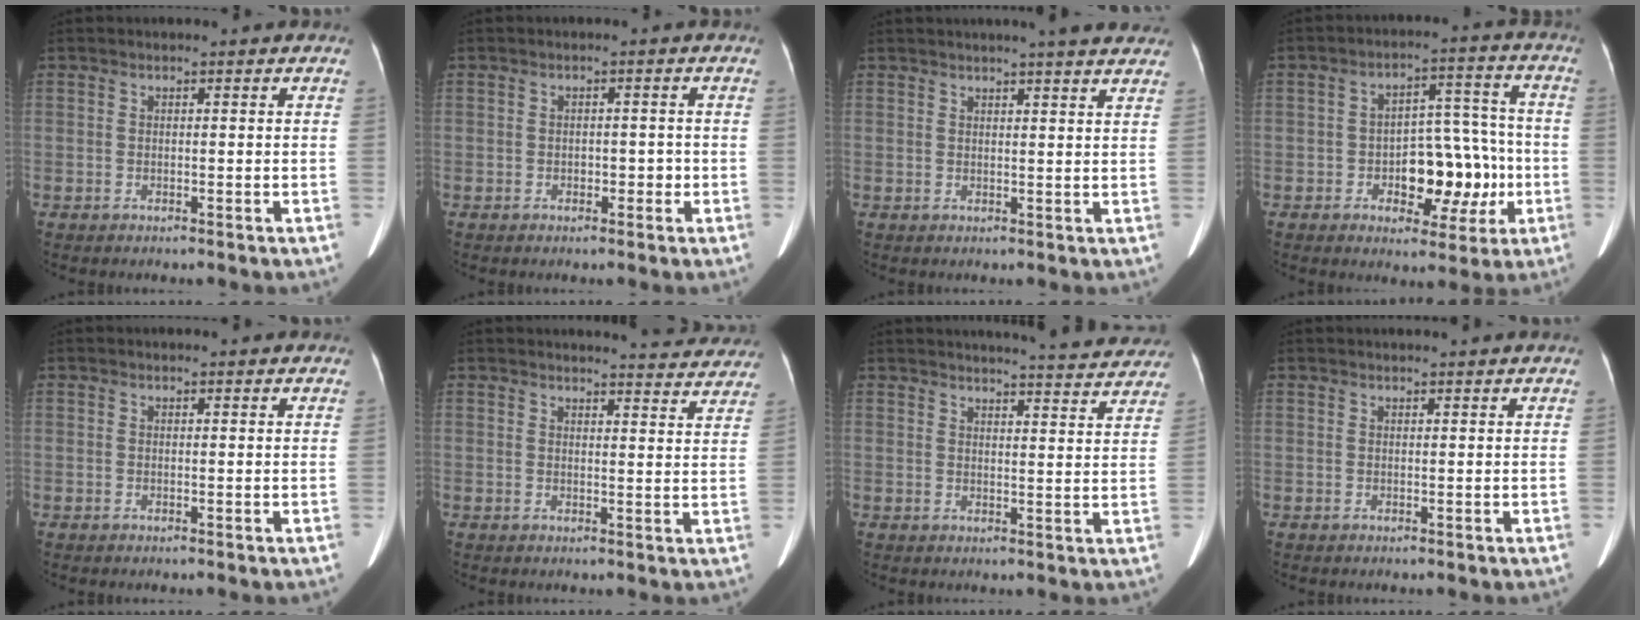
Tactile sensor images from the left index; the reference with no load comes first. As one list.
[{"total": 1.9, "force": [-0.6, 1.2, 1.3], "torque": [-0.017, 0.009, -0.007]}, {"total": 9.4, "force": [8.2, 0.4, 4.6], "torque": [-0.056, 0.014, 0.082]}, {"total": 10.9, "force": [-2.8, 5.8, 8.8], "torque": [-0.122, 0.033, -0.033]}, {"total": 1.2, "force": [1.1, 0.3, 0.3], "torque": [-0.012, 0.005, 0.010]}, {"total": 10.5, "force": [10.3, 1.2, 1.6], "torque": [-0.001, -0.028, 0.097]}, {"total": 15.9, "force": [15.2, 1.6, 4.2], "torque": [-0.046, -0.030, 0.165]}, {"total": 3.5, "force": [3.3, -0.3, 1.1], "torque": [-0.013, 0.018, 0.038]}]